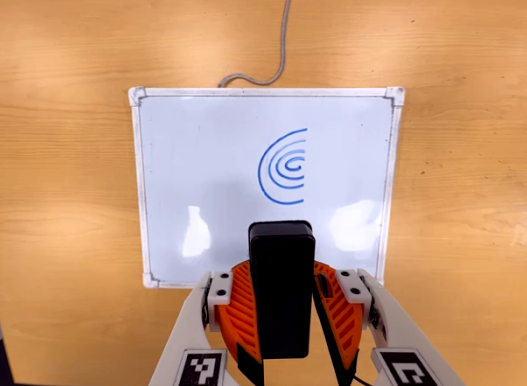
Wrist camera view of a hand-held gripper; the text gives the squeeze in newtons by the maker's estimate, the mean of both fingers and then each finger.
{"total": 8.5, "left": 8.6, "right": 8.4}